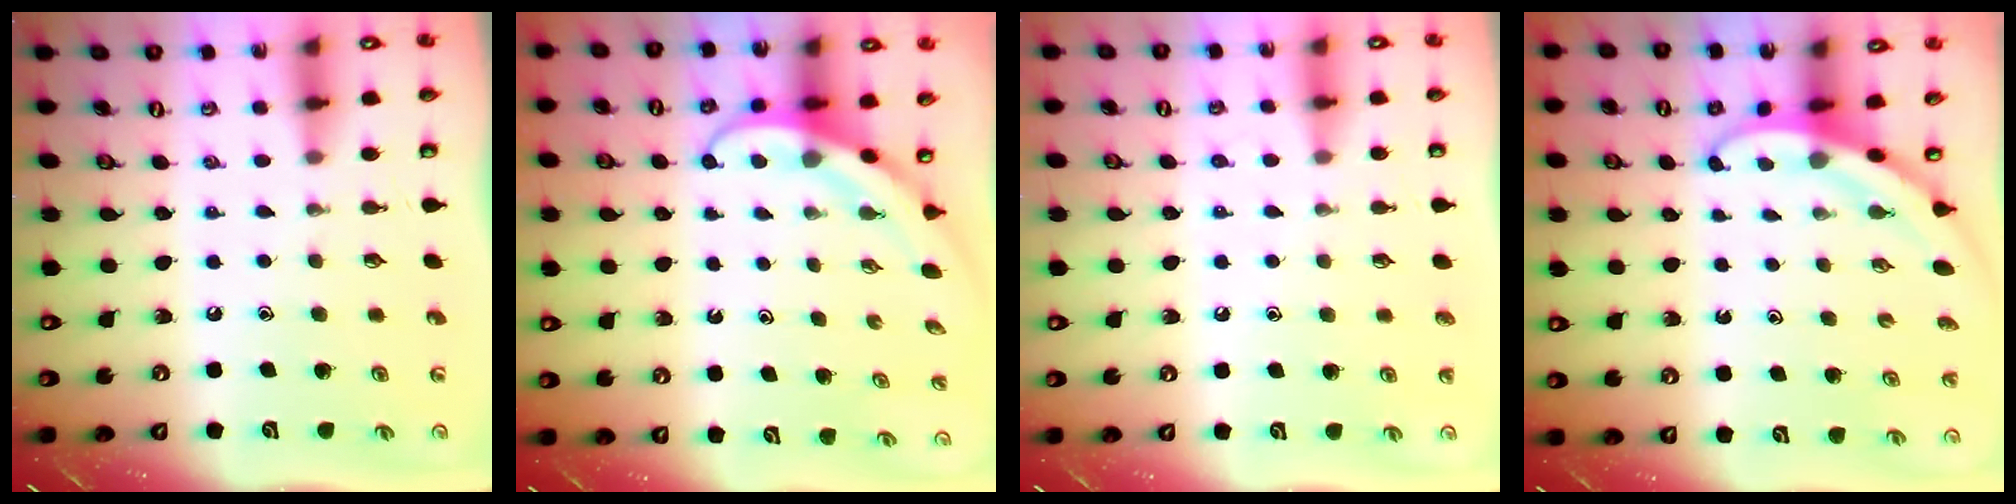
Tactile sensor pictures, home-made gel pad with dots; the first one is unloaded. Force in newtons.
{"total": 3.8, "press": 3.8, "slide": 0.3}
{"total": 5.0, "press": 5.0, "slide": 0.6}
{"total": 3.4, "press": 3.4, "slide": 0.1}